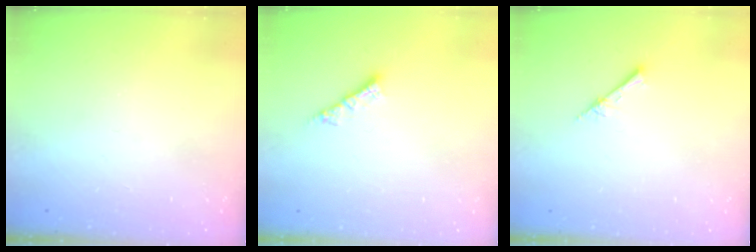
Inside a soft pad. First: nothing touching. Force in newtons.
{"total": 3.6, "press": 3.6, "slide": 0.1}
{"total": 2.4, "press": 2.4, "slide": 0.3}